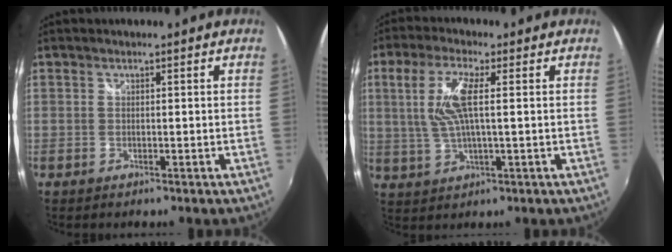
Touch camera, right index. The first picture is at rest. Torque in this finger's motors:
{"motor_torque": [0.80, 0.54, 0.63, 0.10]}